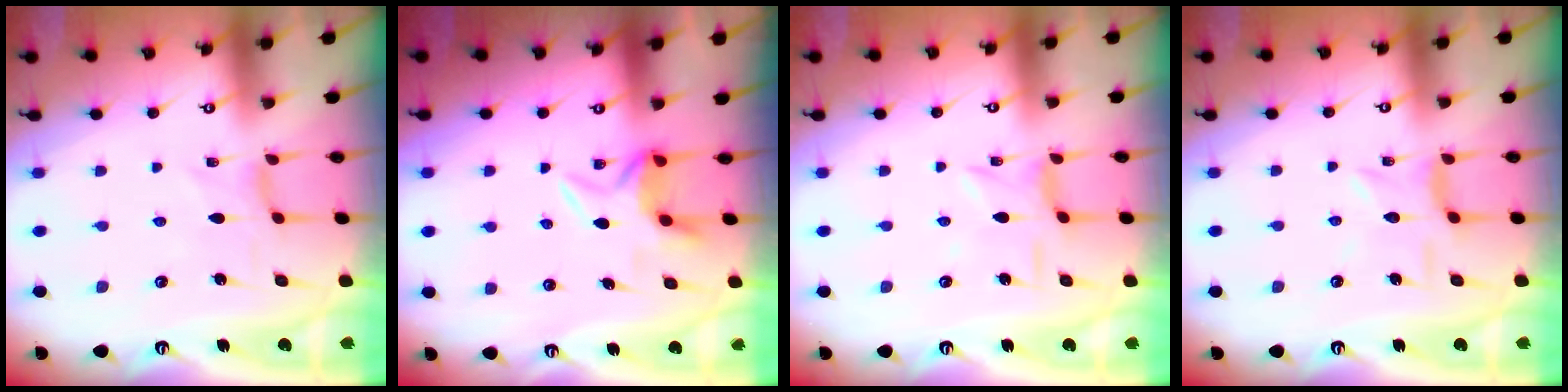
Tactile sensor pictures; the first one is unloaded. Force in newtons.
{"total": 5.3, "press": 5.2, "slide": 1.1}
{"total": 1.6, "press": 1.6, "slide": 0.5}
{"total": 3.6, "press": 3.6, "slide": 0.2}